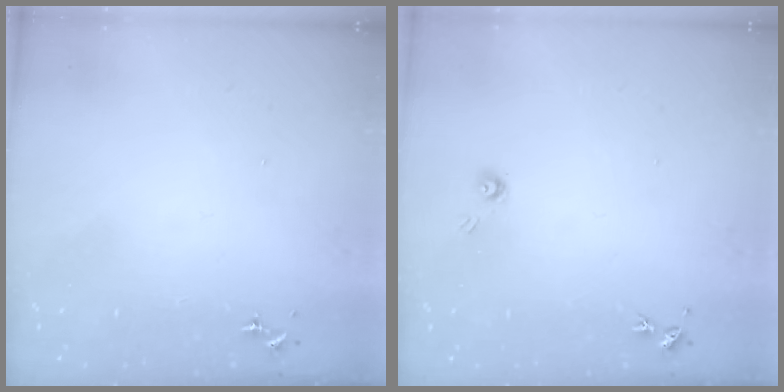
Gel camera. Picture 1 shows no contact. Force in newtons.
{"total": 4.0, "press": 4.0, "slide": 0.3}